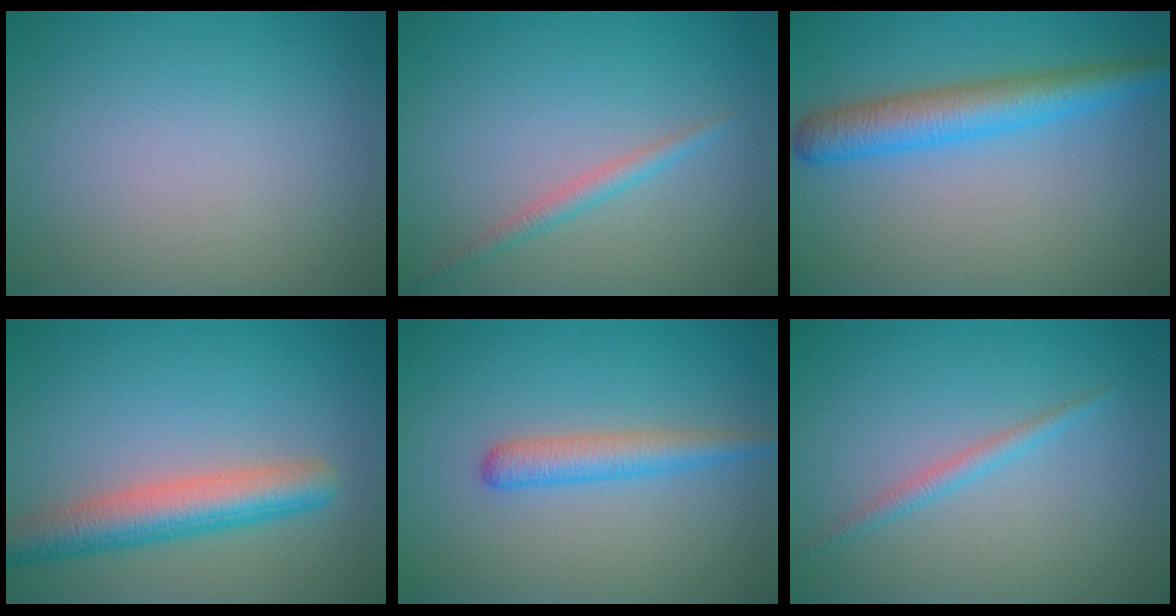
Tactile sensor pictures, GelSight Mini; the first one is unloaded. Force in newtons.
{"total": 1.5, "press": 1.5, "slide": 0.1}
{"total": 5.0, "press": 5.0, "slide": 0.2}
{"total": 5.4, "press": 5.4, "slide": 0.3}
{"total": 2.7, "press": 2.7, "slide": 0.1}
{"total": 1.4, "press": 1.4, "slide": 0.1}